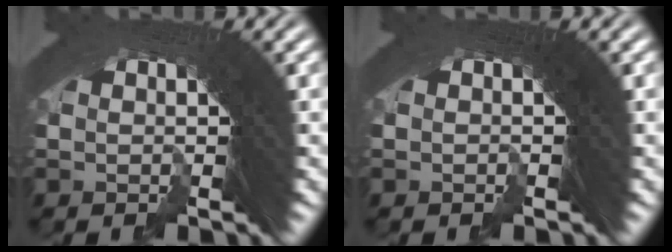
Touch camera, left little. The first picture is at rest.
{"total": 0.0}